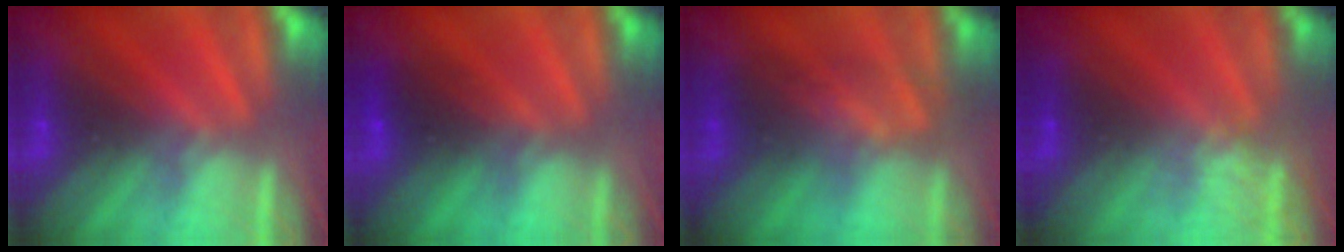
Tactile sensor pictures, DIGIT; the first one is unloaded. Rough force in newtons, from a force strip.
{"total": 2.7}
{"total": 3.3}
{"total": 2.6}